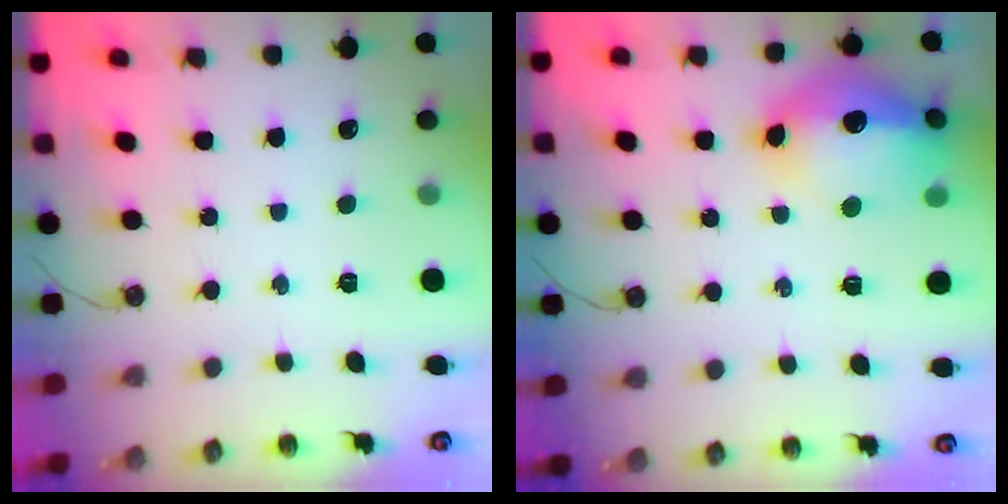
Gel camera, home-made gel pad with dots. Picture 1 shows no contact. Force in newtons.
{"total": 17.9, "press": 17.8, "slide": 1.4}